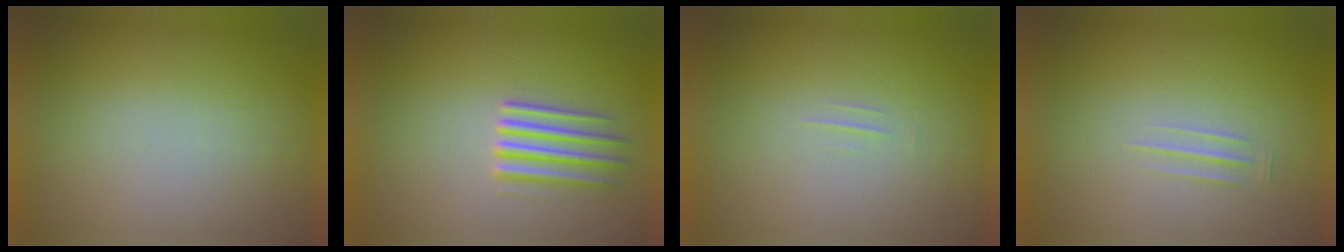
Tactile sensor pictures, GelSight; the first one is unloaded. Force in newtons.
{"total": 2.5}
{"total": 1.3}
{"total": 1.5}